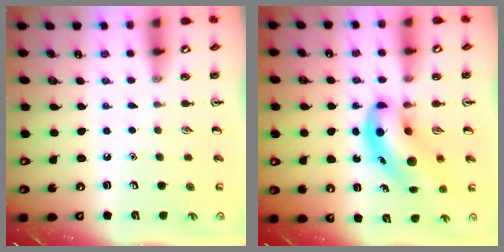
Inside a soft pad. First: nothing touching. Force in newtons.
{"total": 9.5, "press": 9.2, "slide": 2.4}